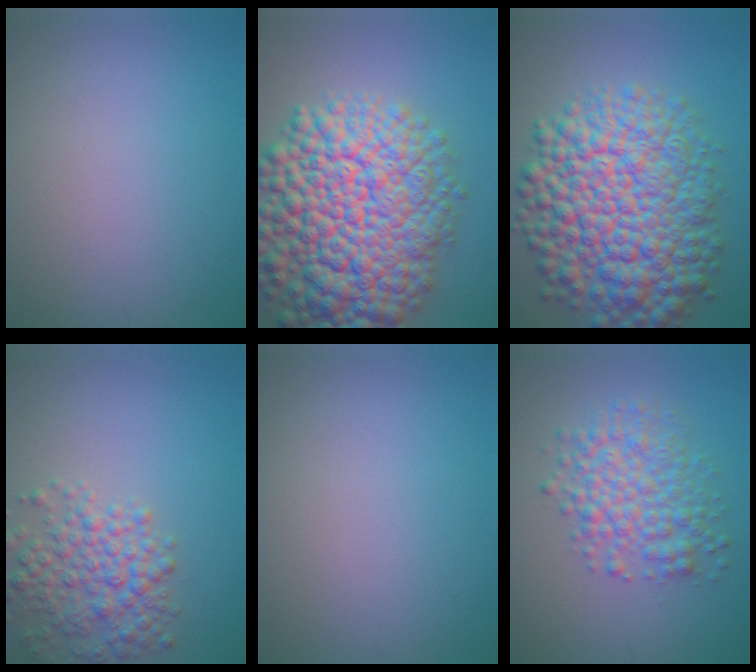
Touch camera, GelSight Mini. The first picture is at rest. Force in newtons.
{"total": 15.2, "press": 15.2, "slide": 0.6}
{"total": 13.6, "press": 13.6, "slide": 0.4}
{"total": 4.8, "press": 4.8, "slide": 0.2}
{"total": 0.0}
{"total": 5.0, "press": 5.0, "slide": 0.1}